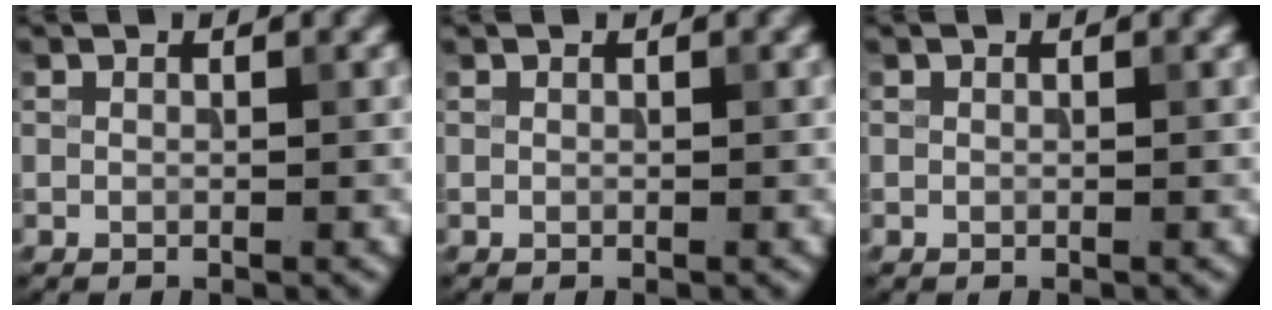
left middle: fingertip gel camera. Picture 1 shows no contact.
{"total": 0.0}
{"total": 0.0}